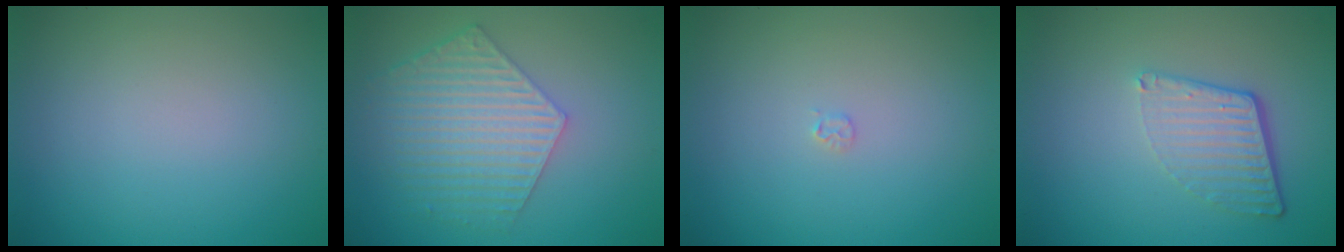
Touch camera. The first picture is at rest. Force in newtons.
{"total": 5.8, "press": 4.4, "slide": 3.8}
{"total": 0.5, "press": 0.5, "slide": 0.1}
{"total": 4.1, "press": 2.7, "slide": 3.1}